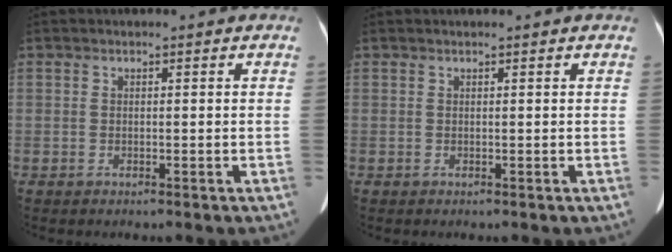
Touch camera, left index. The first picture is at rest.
{"total": 0.9, "force": [0.8, 0.0, 0.4], "torque": [-0.007, 0.018, 0.015]}